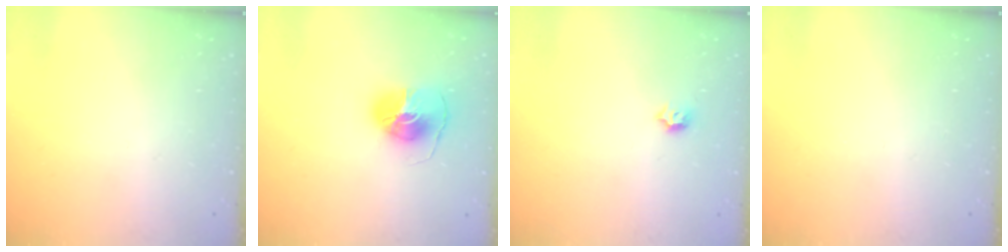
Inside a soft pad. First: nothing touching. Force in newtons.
{"total": 8.7, "press": 8.7, "slide": 0.7}
{"total": 3.7, "press": 3.6, "slide": 0.6}
{"total": 0.0}